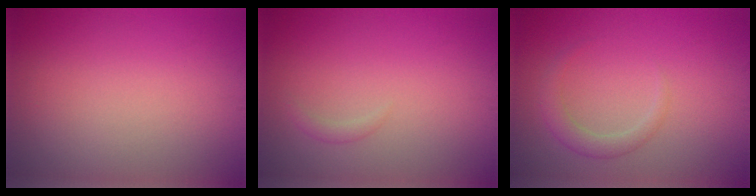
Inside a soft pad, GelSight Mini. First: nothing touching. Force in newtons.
{"total": 0.7, "press": 0.7, "slide": 0.1}
{"total": 1.9, "press": 1.9, "slide": 0.2}